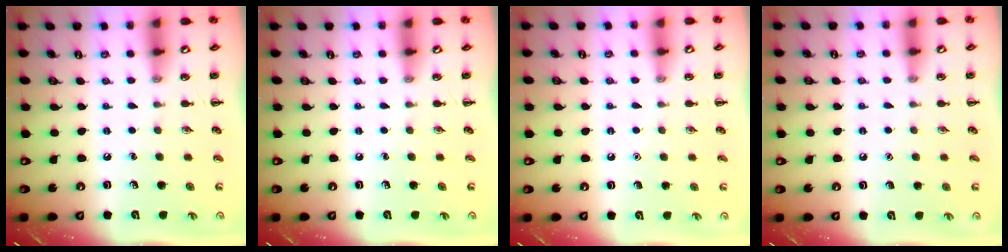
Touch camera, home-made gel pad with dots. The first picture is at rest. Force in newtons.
{"total": 0.0}
{"total": 1.5, "press": 1.5, "slide": 0.1}
{"total": 1.4, "press": 1.4, "slide": 0.1}